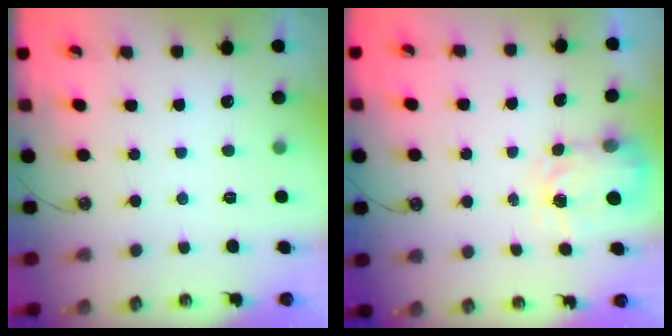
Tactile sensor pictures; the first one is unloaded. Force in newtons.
{"total": 3.6, "press": 3.6, "slide": 0.4}